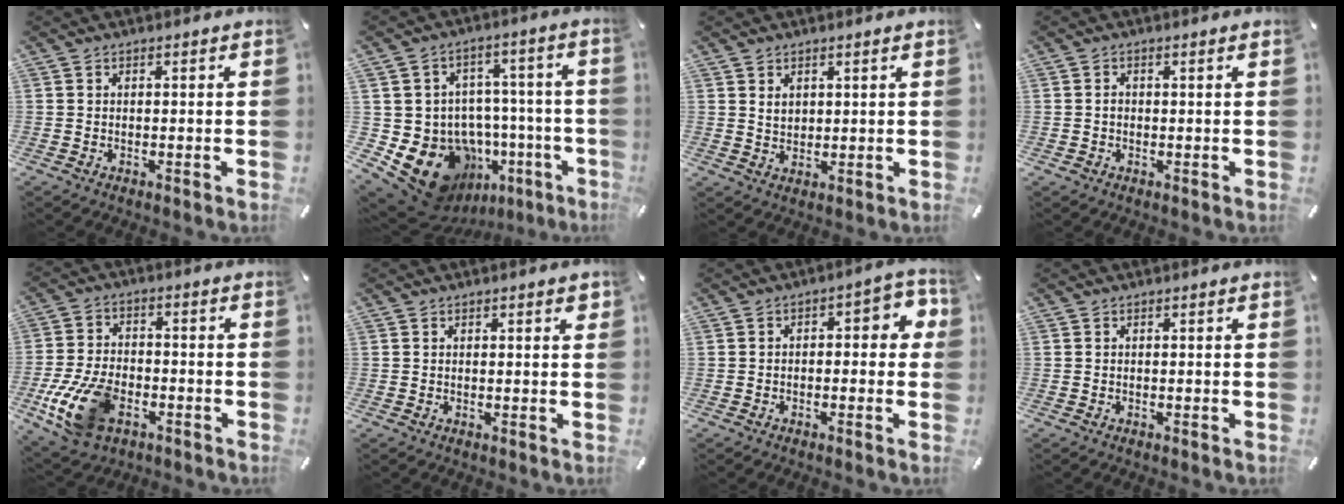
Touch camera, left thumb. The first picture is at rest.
{"total": 17.8, "force": [-8.4, 12.9, 8.9], "torque": [-0.155, 0.039, -0.112]}
{"total": 2.2, "force": [1.4, 1.4, 0.8], "torque": [-0.010, -0.003, 0.026]}
{"total": 1.1, "force": [0.0, 0.7, 0.8], "torque": [-0.016, 0.004, -0.002]}
{"total": 14.2, "force": [-5.6, 8.8, 9.7], "torque": [-0.202, 0.021, -0.095]}
{"total": 1.4, "force": [0.6, 0.4, 1.2], "torque": [-0.016, 0.000, 0.007]}
{"total": 5.9, "force": [-0.6, 2.9, 5.1], "torque": [-0.070, 0.009, -0.016]}
{"total": 0.0}